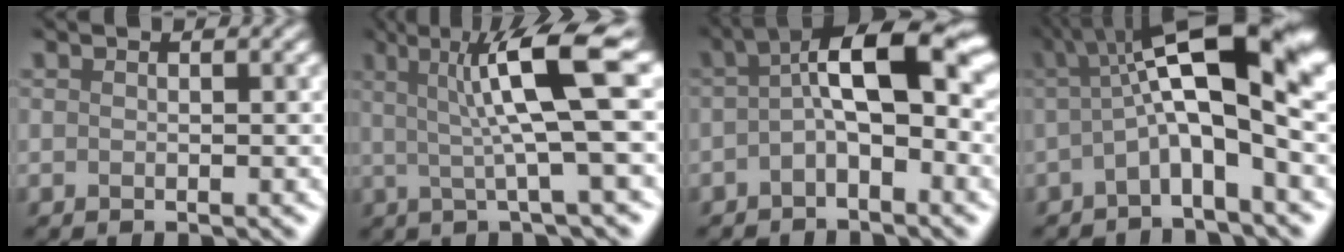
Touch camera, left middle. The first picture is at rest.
{"total": 7.4, "force": [2.1, 0.7, 7.0], "torque": [-0.108, 0.015, 0.043]}
{"total": 5.1, "force": [0.2, 1.2, 4.9], "torque": [-0.091, 0.031, 0.002]}
{"total": 10.2, "force": [1.4, 2.1, 9.9], "torque": [-0.171, 0.029, 0.026]}